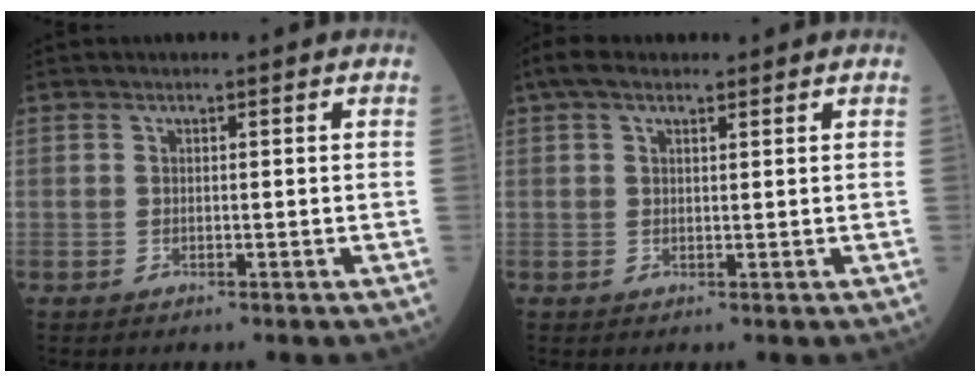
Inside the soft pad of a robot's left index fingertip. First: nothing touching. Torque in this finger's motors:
{"motor_torque": [0.24, -0.48, 0.18, 0.05]}